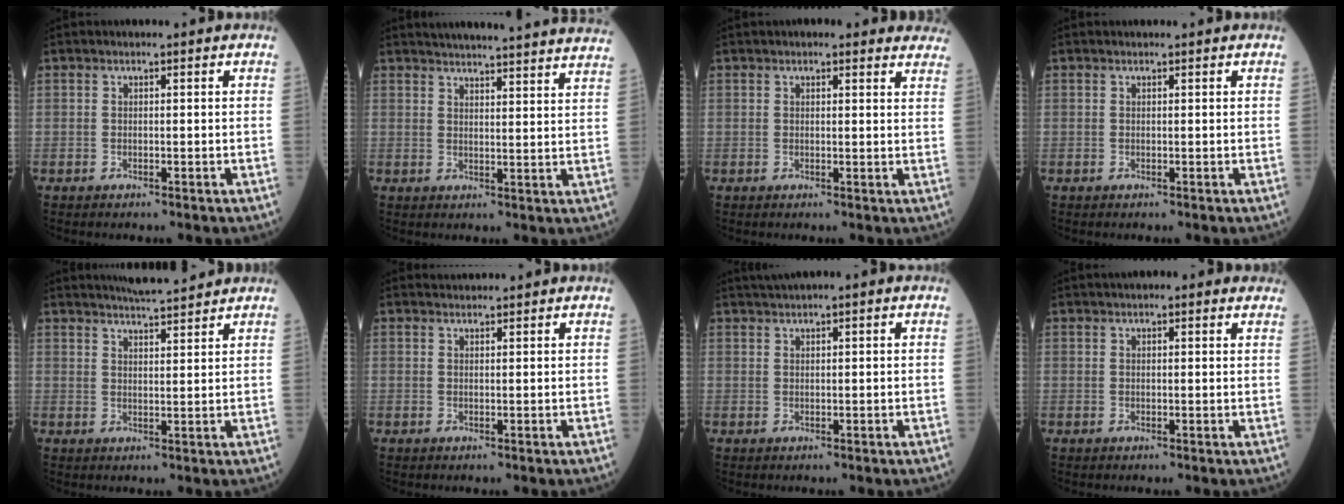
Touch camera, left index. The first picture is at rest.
{"total": 25.5, "force": [24.2, 0.7, 8.0], "torque": [-0.113, -0.040, 0.286]}
{"total": 9.2, "force": [8.4, 2.0, 3.1], "torque": [-0.010, 0.003, 0.071]}
{"total": 0.8, "force": [0.8, 0.0, 0.2], "torque": [-0.009, 0.011, 0.013]}
{"total": 6.5, "force": [6.1, 0.0, 2.2], "torque": [-0.044, 0.011, 0.094]}
{"total": 1.1, "force": [1.0, -0.1, -0.2], "torque": [-0.007, 0.011, 0.024]}
{"total": 2.2, "force": [1.5, -0.1, 1.7], "torque": [-0.035, 0.017, 0.030]}
{"total": 4.8, "force": [3.8, 1.1, 2.8], "torque": [-0.034, 0.027, 0.045]}